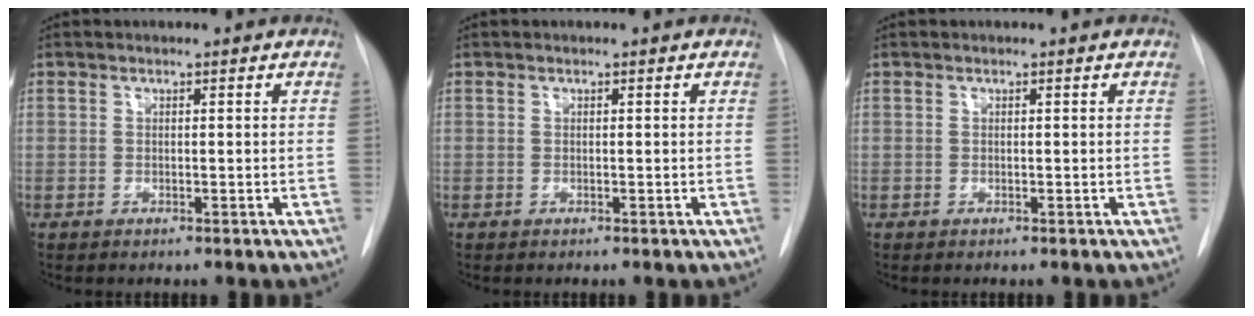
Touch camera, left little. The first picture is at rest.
{"total": 0.0}
{"total": 0.0}